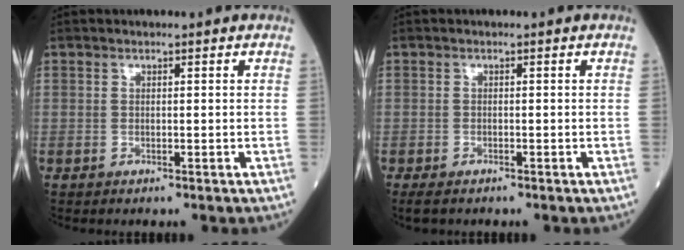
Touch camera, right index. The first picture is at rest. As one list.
[{"total": 1.9, "force": [-1.5, 0.7, 0.9], "torque": [-0.021, -0.005, -0.021]}]